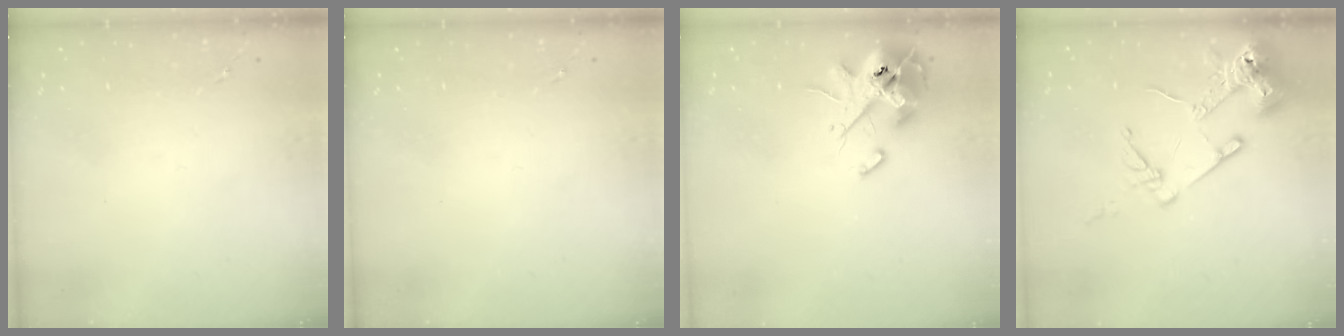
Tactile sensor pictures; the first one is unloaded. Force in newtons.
{"total": 0.0}
{"total": 14.3, "press": 14.0, "slide": 2.5}
{"total": 14.1, "press": 13.9, "slide": 2.0}